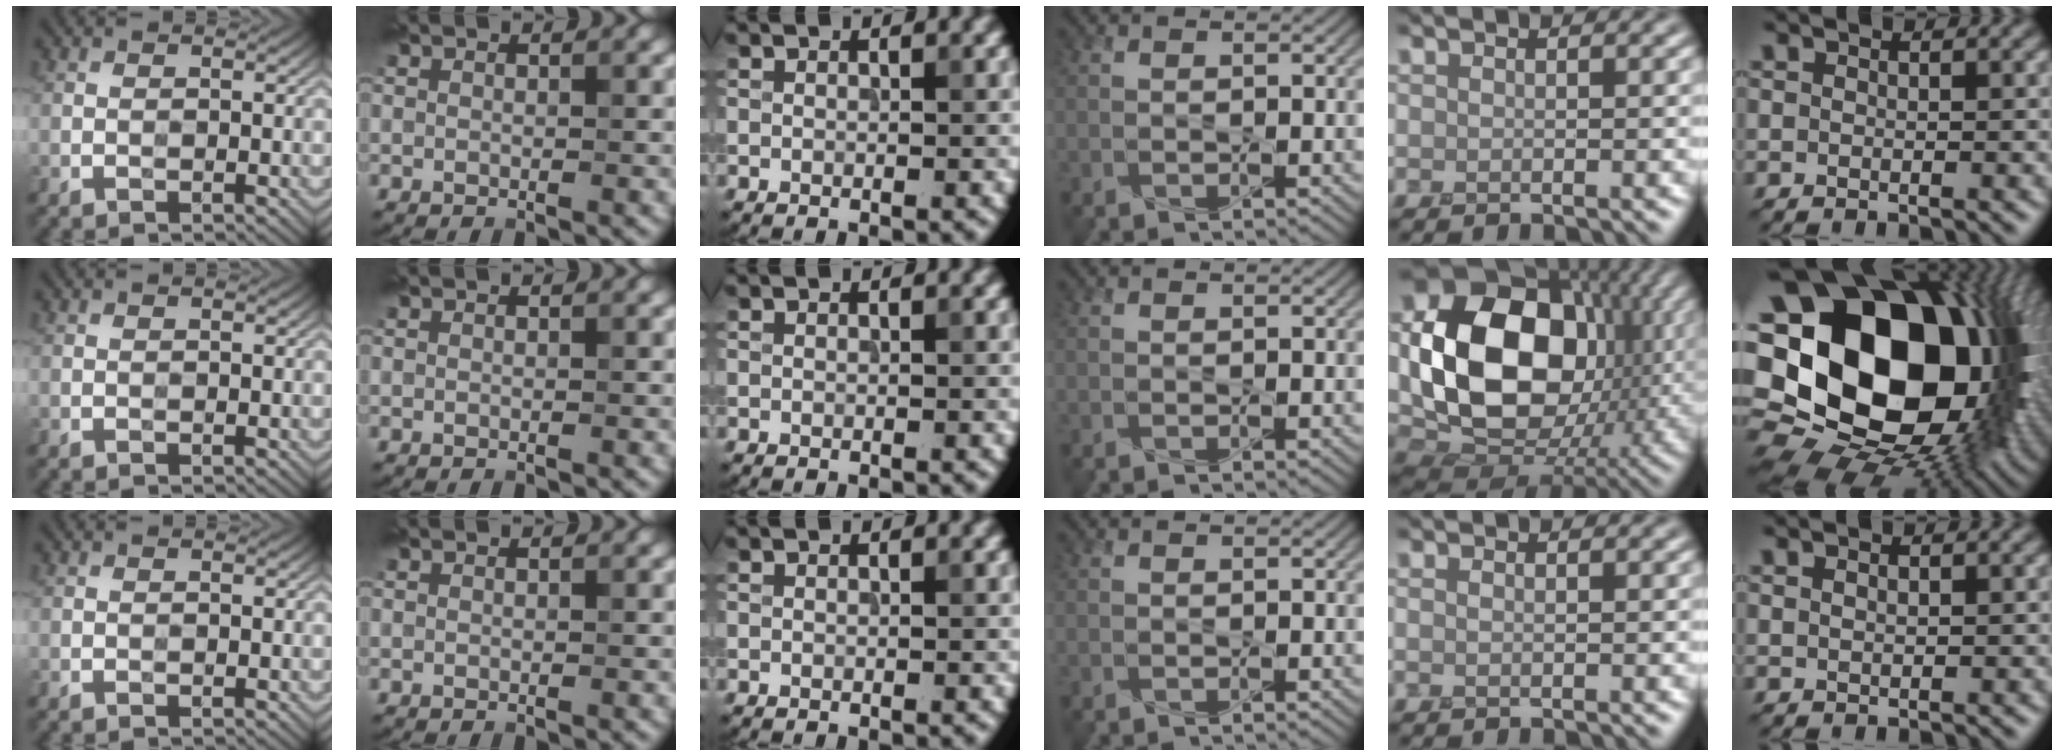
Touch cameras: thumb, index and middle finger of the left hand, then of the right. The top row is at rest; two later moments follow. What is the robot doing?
{"motion": "press", "object": "stapler"}